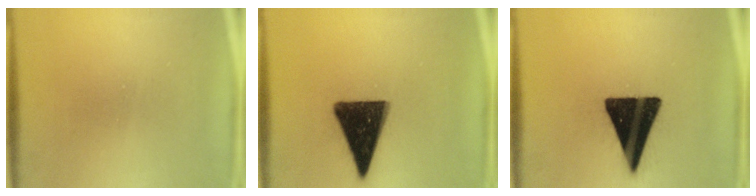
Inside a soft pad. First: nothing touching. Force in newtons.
{"total": 15.0}
{"total": 18.8}